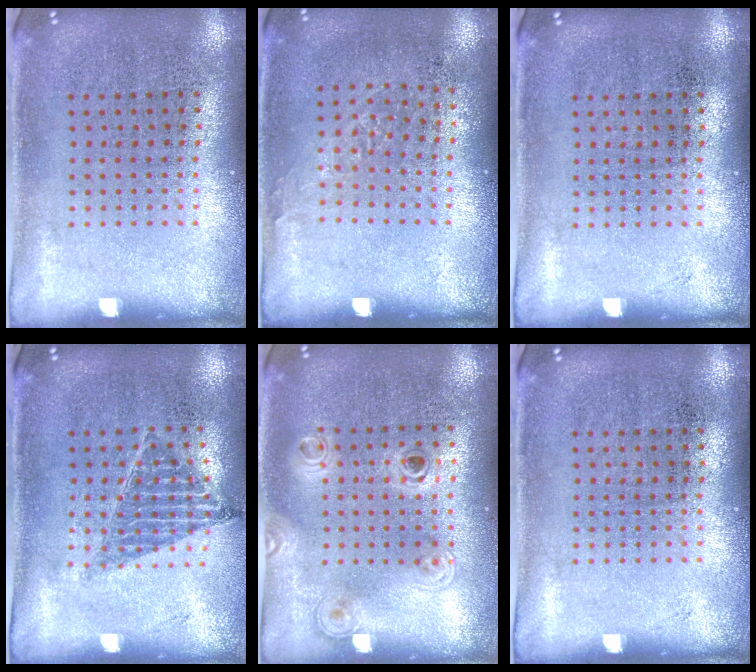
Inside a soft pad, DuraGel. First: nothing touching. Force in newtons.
{"total": 0.9, "press": 0.7, "slide": 0.5}
{"total": 0.0}
{"total": 0.9, "press": 0.9, "slide": 0.1}
{"total": 1.2, "press": 1.1, "slide": 0.6}
{"total": 0.0}